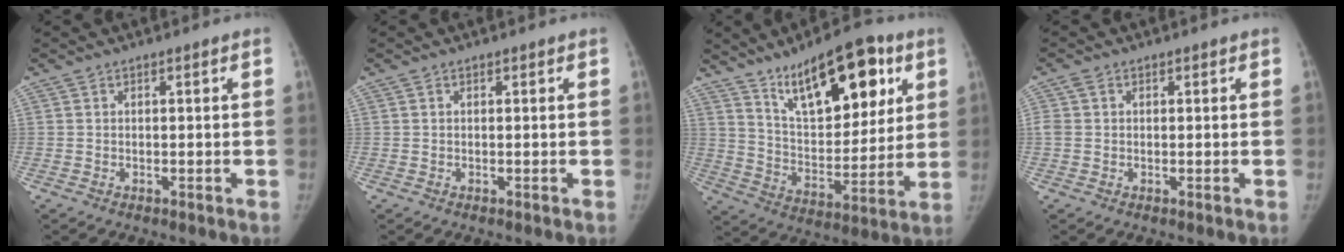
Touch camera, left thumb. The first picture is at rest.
{"total": 0.0}
{"total": 20.1, "force": [10.8, 8.7, 14.6], "torque": [-0.175, -0.046, 0.182]}
{"total": 2.3, "force": [0.3, 1.9, 1.3], "torque": [-0.034, 0.009, 0.006]}